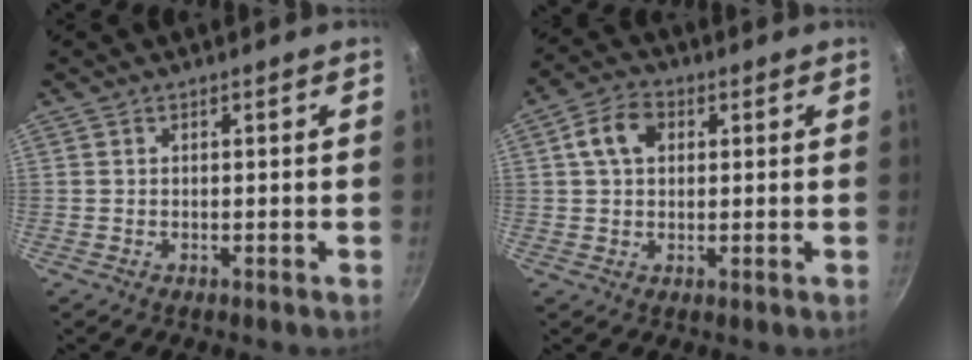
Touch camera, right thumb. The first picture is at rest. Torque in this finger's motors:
{"motor_torque": [-0.26, 1.12, 0.25, -0.06, 0.19]}